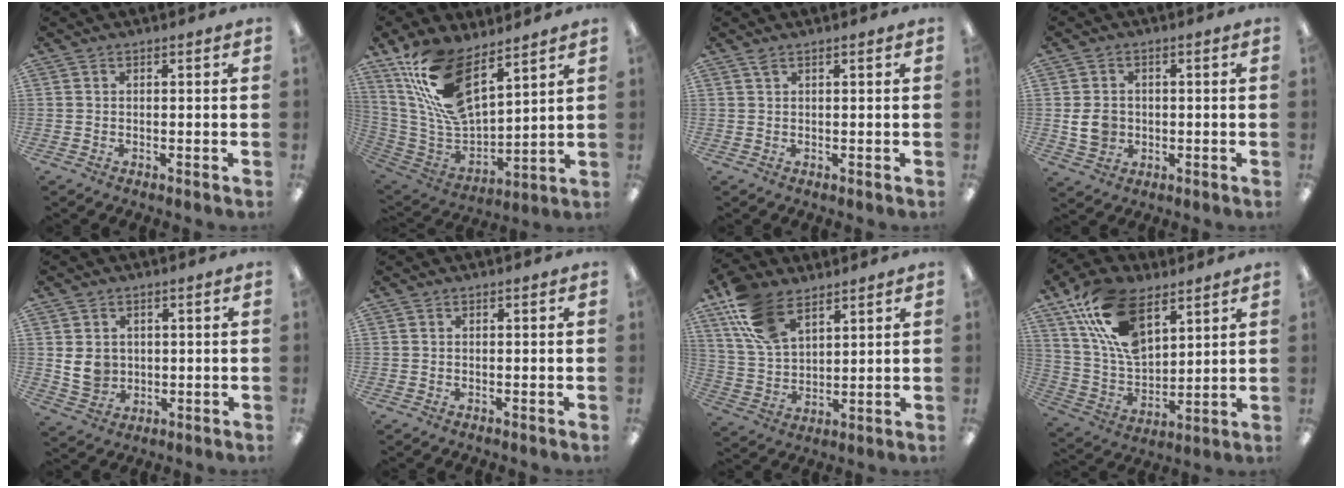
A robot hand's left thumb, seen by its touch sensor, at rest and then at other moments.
{"total": 19.7, "force": [12.1, 9.1, 12.6], "torque": [-0.271, -0.059, 0.222]}
{"total": 1.6, "force": [0.8, 0.4, 1.2], "torque": [-0.027, 0.003, 0.014]}
{"total": 5.9, "force": [-0.3, 4.9, 3.2], "torque": [-0.066, 0.005, -0.006]}
{"total": 6.2, "force": [1.2, 5.3, 3.1], "torque": [-0.054, 0.001, 0.020]}
{"total": 0.0}
{"total": 14.2, "force": [8.7, 7.7, 8.3], "torque": [-0.177, -0.018, 0.166]}
{"total": 18.9, "force": [10.2, 10.6, 11.9], "torque": [-0.251, -0.033, 0.188]}